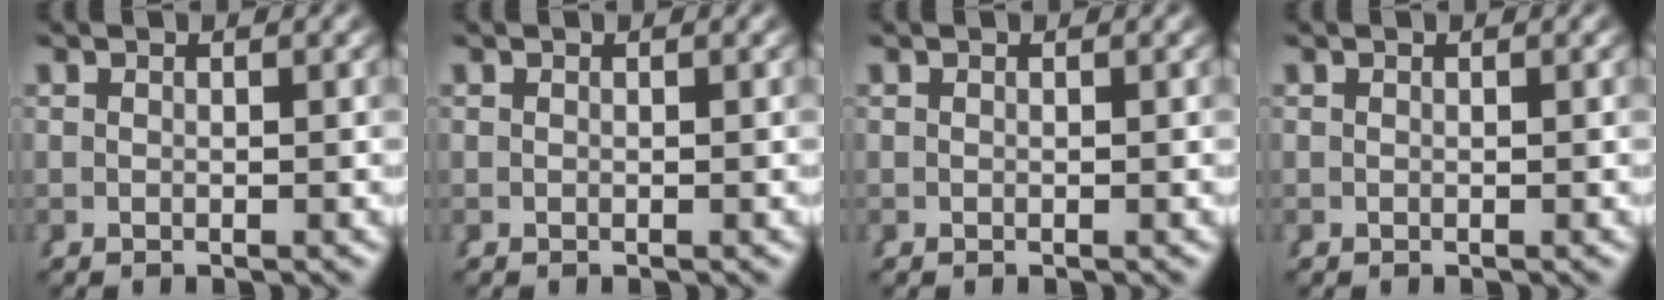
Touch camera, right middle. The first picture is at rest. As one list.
[{"total": 0.0}, {"total": 0.0}, {"total": 0.0}]